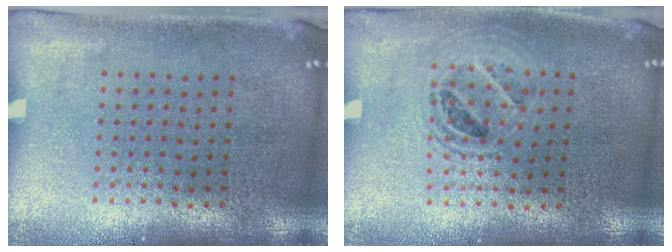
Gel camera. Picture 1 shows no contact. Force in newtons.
{"total": 1.4, "press": 1.2, "slide": 0.6}